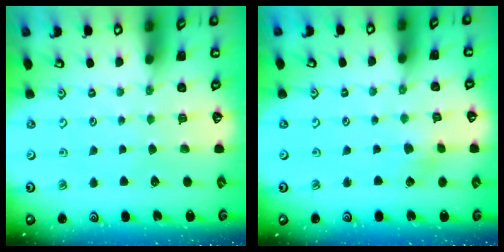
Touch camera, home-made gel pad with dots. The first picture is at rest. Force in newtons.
{"total": 2.5, "press": 2.5, "slide": 0.4}